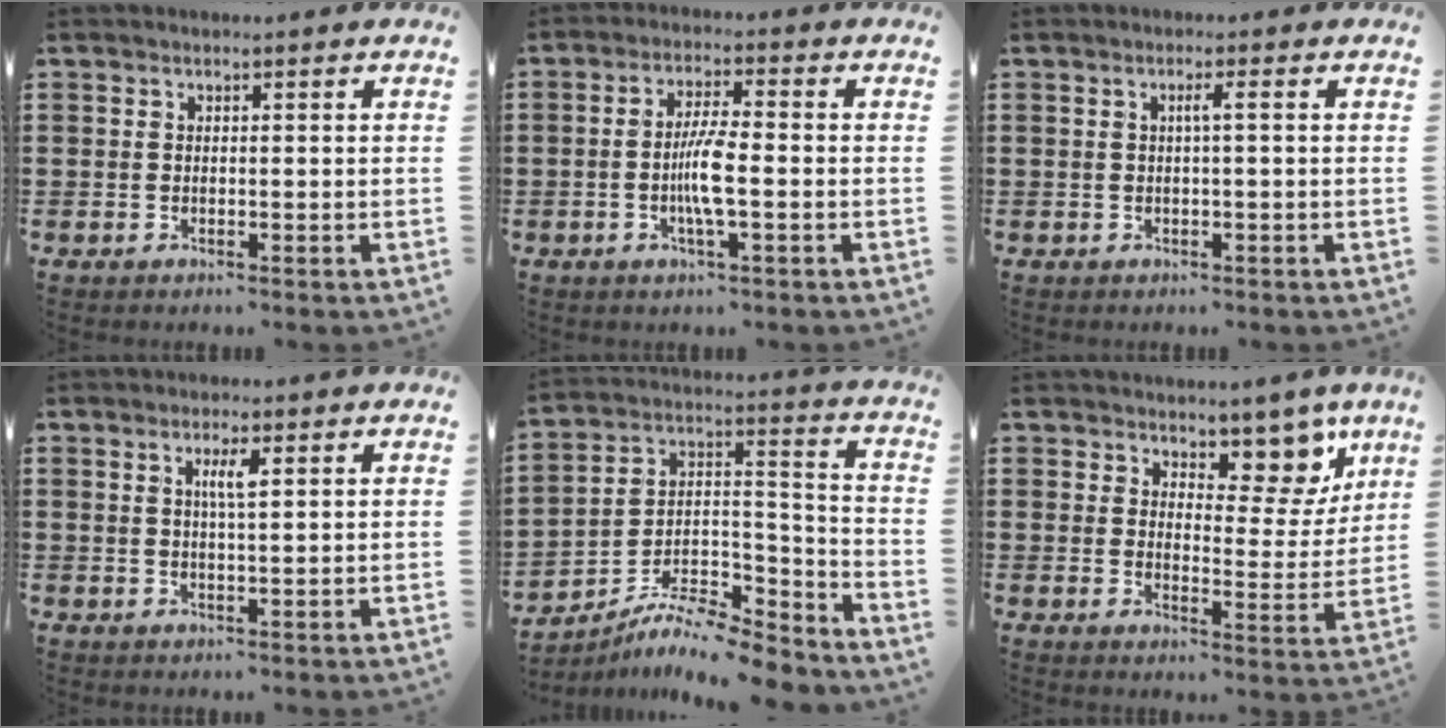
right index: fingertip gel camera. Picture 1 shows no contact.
{"total": 5.7, "force": [-1.4, 0.9, 5.4], "torque": [-0.109, -0.002, -0.031]}
{"total": 1.7, "force": [0.0, -0.2, 1.6], "torque": [-0.029, -0.001, -0.004]}
{"total": 2.8, "force": [0.9, 0.5, 2.6], "torque": [-0.054, 0.003, 0.013]}
{"total": 8.9, "force": [-8.0, 2.1, 3.2], "torque": [-0.052, 0.016, -0.155]}
{"total": 8.4, "force": [6.7, 3.5, 3.6], "torque": [-0.060, -0.041, 0.116]}